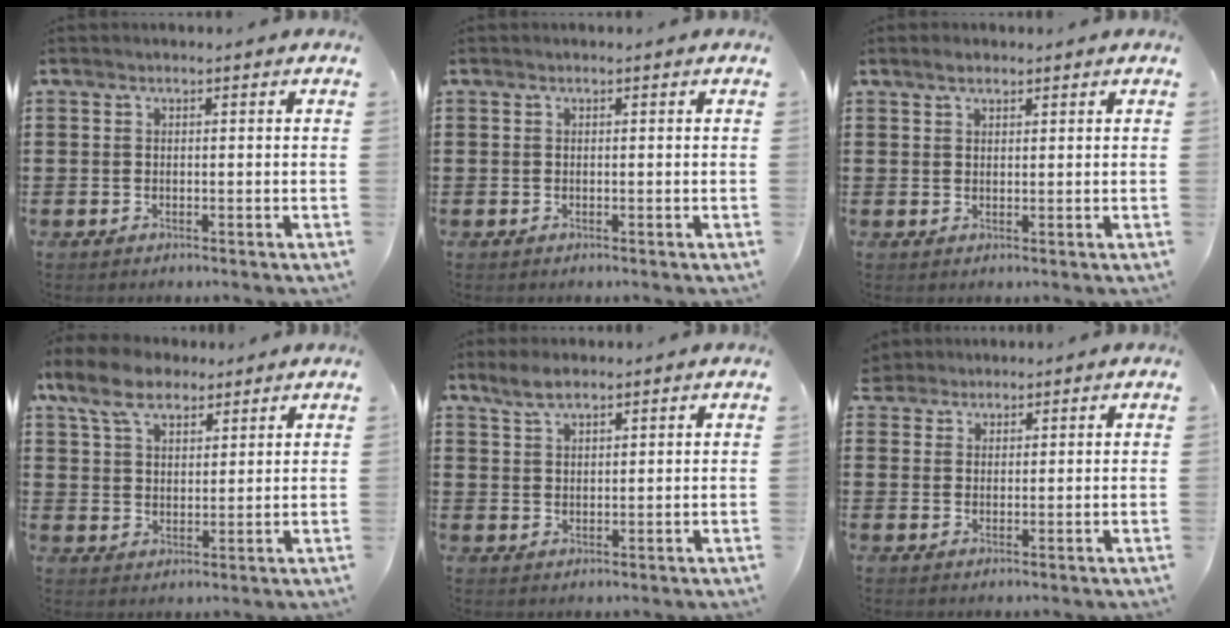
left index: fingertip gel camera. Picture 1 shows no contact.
{"total": 0.0}
{"total": 1.8, "force": [1.5, 0.7, 0.7], "torque": [-0.015, 0.003, 0.029]}
{"total": 8.2, "force": [6.0, 4.0, 4.0], "torque": [-0.091, -0.001, 0.111]}
{"total": 3.4, "force": [2.6, 1.2, 1.7], "torque": [-0.039, 0.004, 0.050]}
{"total": 2.4, "force": [2.0, 1.2, -0.2], "torque": [-0.006, 0.008, 0.040]}